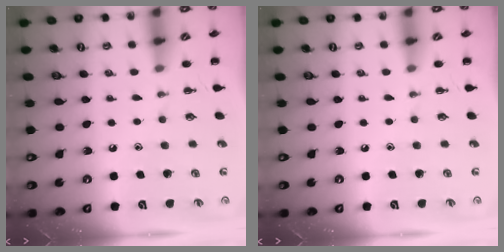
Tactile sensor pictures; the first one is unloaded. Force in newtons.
{"total": 0.0}